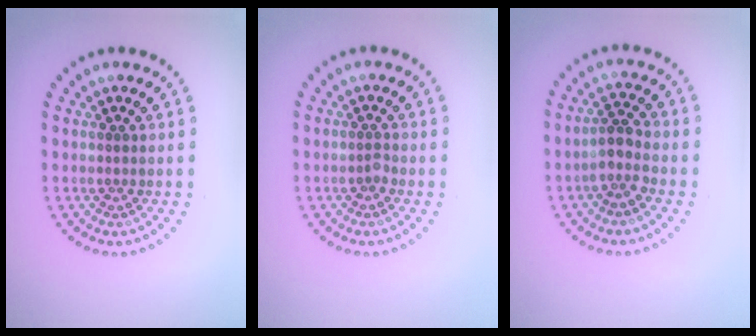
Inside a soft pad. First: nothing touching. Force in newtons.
{"total": 0.6, "press": 0.5, "slide": 0.4}
{"total": 2.3, "press": 1.8, "slide": 1.4}